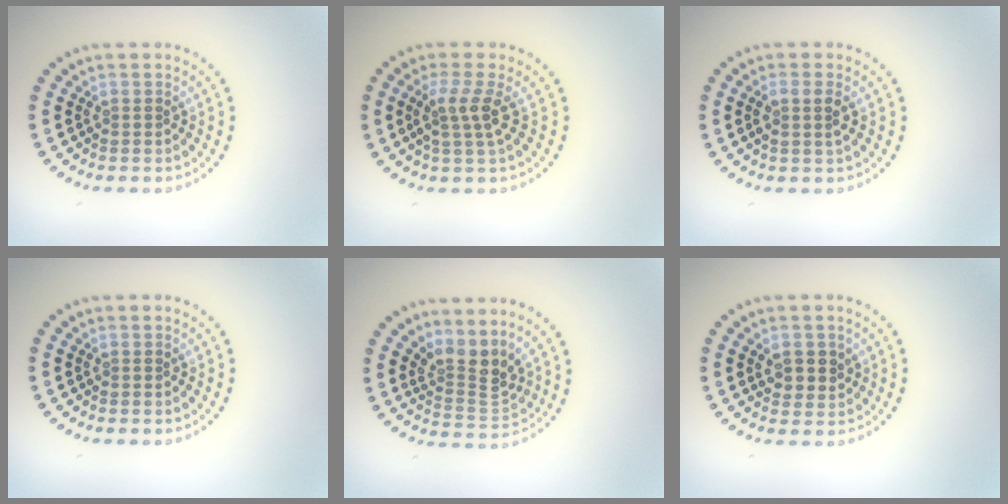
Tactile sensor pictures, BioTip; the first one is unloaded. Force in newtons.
{"total": 2.8, "press": 2.1, "slide": 1.8}
{"total": 2.0, "press": 1.8, "slide": 0.9}
{"total": 0.0}
{"total": 3.5, "press": 2.3, "slide": 2.6}
{"total": 2.3, "press": 2.2, "slide": 0.7}